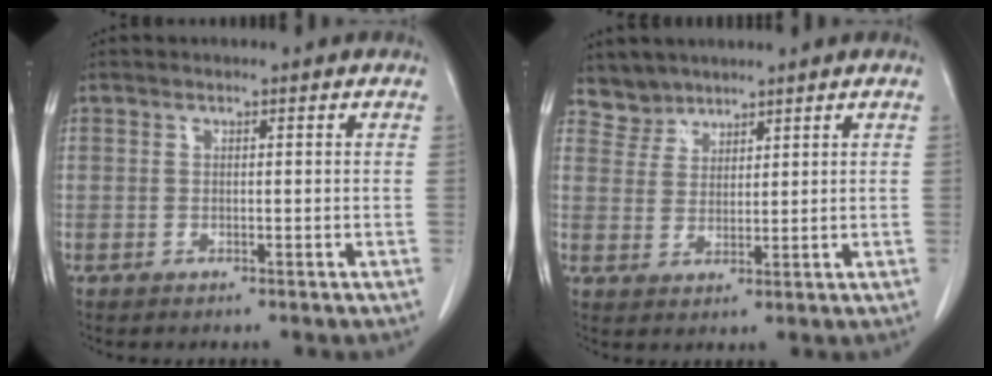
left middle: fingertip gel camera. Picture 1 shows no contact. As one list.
[{"total": 3.4, "force": [3.0, 1.4, -0.7], "torque": [0.021, 0.004, 0.057]}]